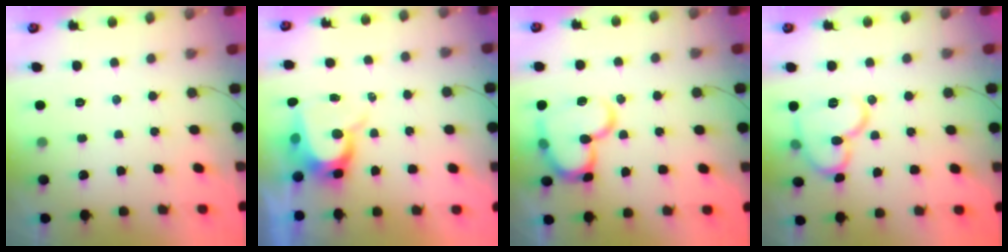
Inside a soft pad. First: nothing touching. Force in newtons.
{"total": 8.4, "press": 8.3, "slide": 0.8}
{"total": 17.6, "press": 17.5, "slide": 2.1}
{"total": 12.4, "press": 12.4, "slide": 0.5}